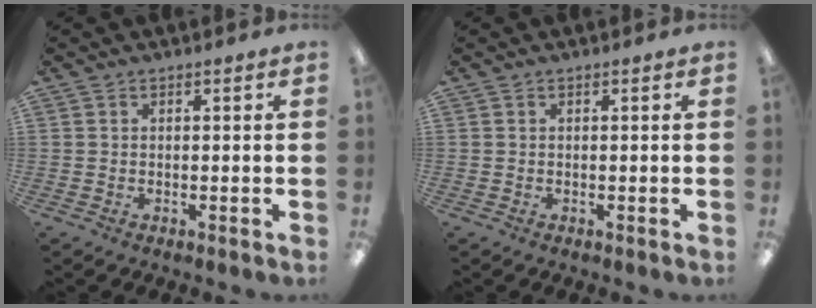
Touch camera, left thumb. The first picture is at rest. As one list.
[{"total": 0.0}]